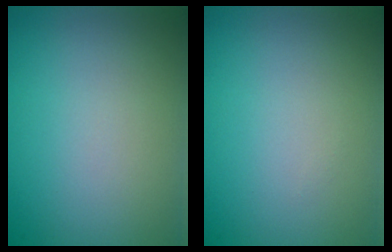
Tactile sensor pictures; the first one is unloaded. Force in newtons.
{"total": 0.0}